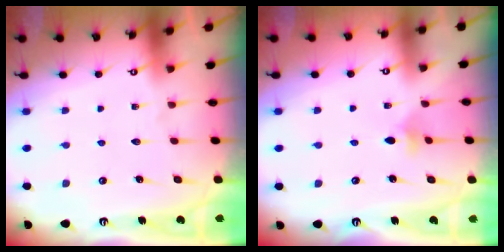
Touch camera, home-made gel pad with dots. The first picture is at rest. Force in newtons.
{"total": 4.5, "press": 4.4, "slide": 1.0}